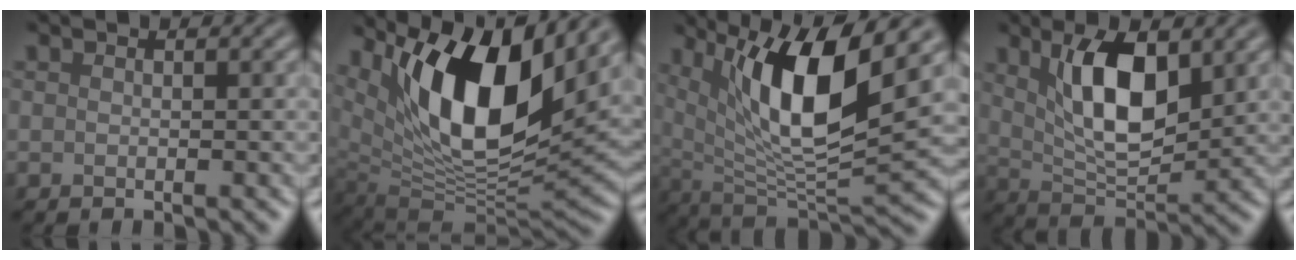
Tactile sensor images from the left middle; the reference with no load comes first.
{"total": 13.4, "force": [5.7, 5.5, 10.7], "torque": [-0.180, -0.013, 0.106]}
{"total": 10.8, "force": [4.1, 3.2, 9.4], "torque": [-0.155, -0.013, 0.077]}
{"total": 7.7, "force": [2.8, 3.4, 6.3], "torque": [-0.115, -0.003, 0.050]}